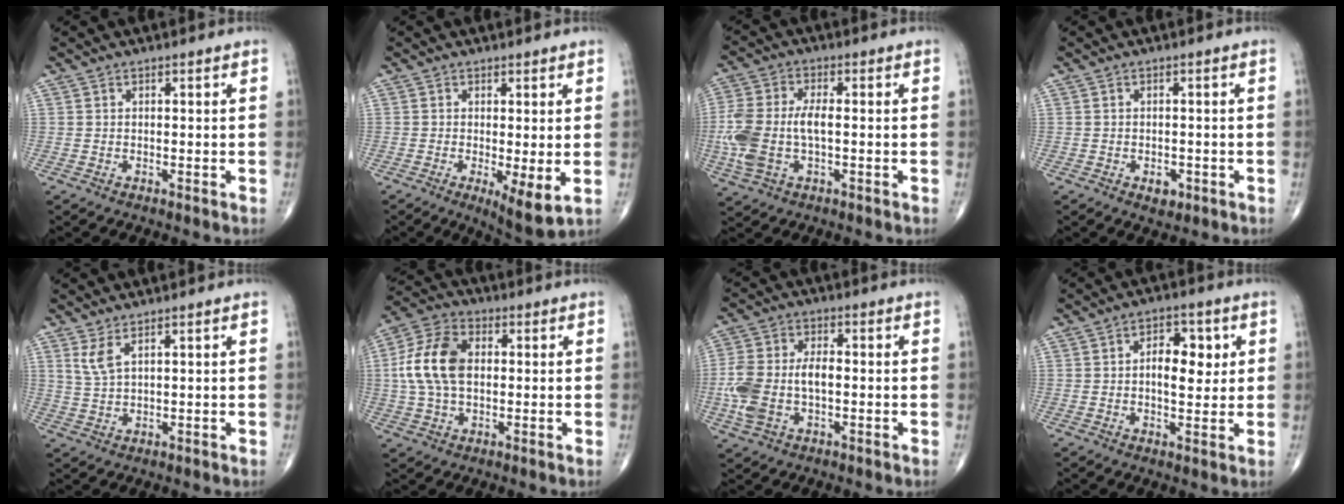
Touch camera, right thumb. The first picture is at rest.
{"total": 6.3, "force": [-1.0, 1.8, 6.0], "torque": [-0.099, -0.023, -0.015]}
{"total": 11.8, "force": [-1.2, 6.0, 10.0], "torque": [-0.246, 0.013, -0.022]}
{"total": 2.4, "force": [-1.0, 1.6, 1.5], "torque": [-0.013, 0.001, -0.009]}
{"total": 3.5, "force": [2.0, 1.0, 2.6], "torque": [-0.062, -0.009, 0.050]}
{"total": 12.6, "force": [1.0, 7.9, 9.7], "torque": [-0.193, 0.020, 0.014]}
{"total": 11.2, "force": [-1.5, 6.4, 9.0], "torque": [-0.206, 0.019, -0.029]}
{"total": 7.5, "force": [1.3, 4.3, 6.0], "torque": [-0.063, 0.001, 0.017]}